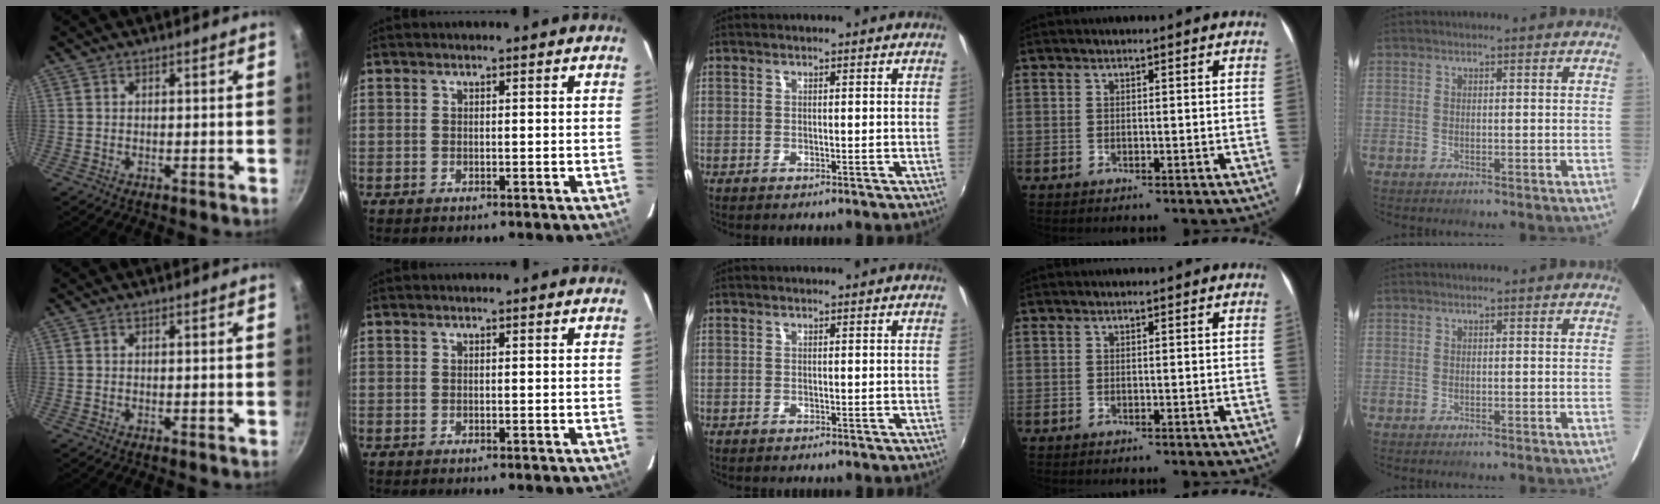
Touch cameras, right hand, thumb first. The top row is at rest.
{}